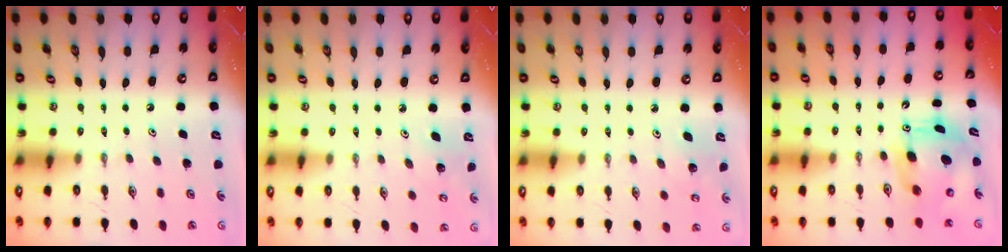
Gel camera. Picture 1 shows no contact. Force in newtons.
{"total": 4.4, "press": 4.4, "slide": 0.4}
{"total": 4.4, "press": 4.4, "slide": 0.4}
{"total": 9.0, "press": 8.9, "slide": 1.5}